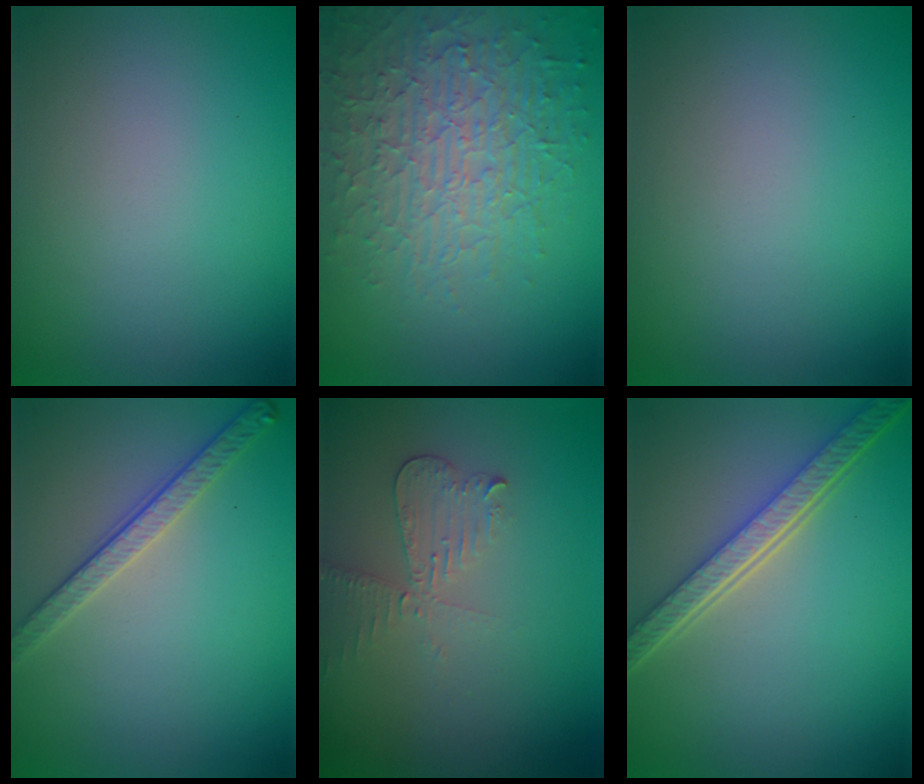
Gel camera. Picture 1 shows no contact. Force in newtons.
{"total": 6.5, "press": 5.1, "slide": 4.0}
{"total": 0.0}
{"total": 2.7, "press": 2.6, "slide": 0.9}
{"total": 2.6, "press": 2.5, "slide": 0.6}
{"total": 5.6, "press": 4.2, "slide": 3.8}